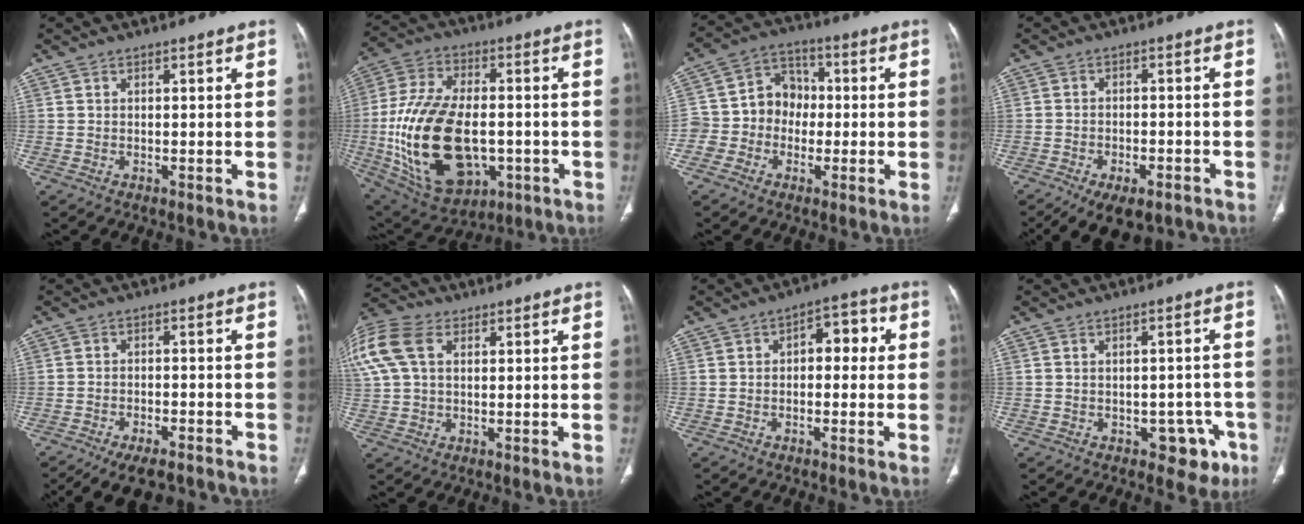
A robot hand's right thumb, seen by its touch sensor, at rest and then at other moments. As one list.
[{"total": 25.1, "force": [-3.8, 14.7, 20.0], "torque": [-0.389, 0.002, -0.040]}, {"total": 10.0, "force": [-1.7, 9.1, 3.9], "torque": [-0.030, 0.039, -0.039]}, {"total": 11.1, "force": [-7.6, 5.3, 6.1], "torque": [-0.085, 0.022, -0.107]}, {"total": 10.4, "force": [-8.2, 3.9, 4.9], "torque": [-0.069, 0.030, -0.122]}, {"total": 18.0, "force": [6.1, 12.4, 11.6], "torque": [-0.315, 0.049, 0.117]}, {"total": 7.8, "force": [0.4, 4.8, 6.1], "torque": [-0.045, 0.035, -0.005]}, {"total": 6.2, "force": [-2.9, 4.2, 3.6], "torque": [-0.010, 0.019, -0.030]}]